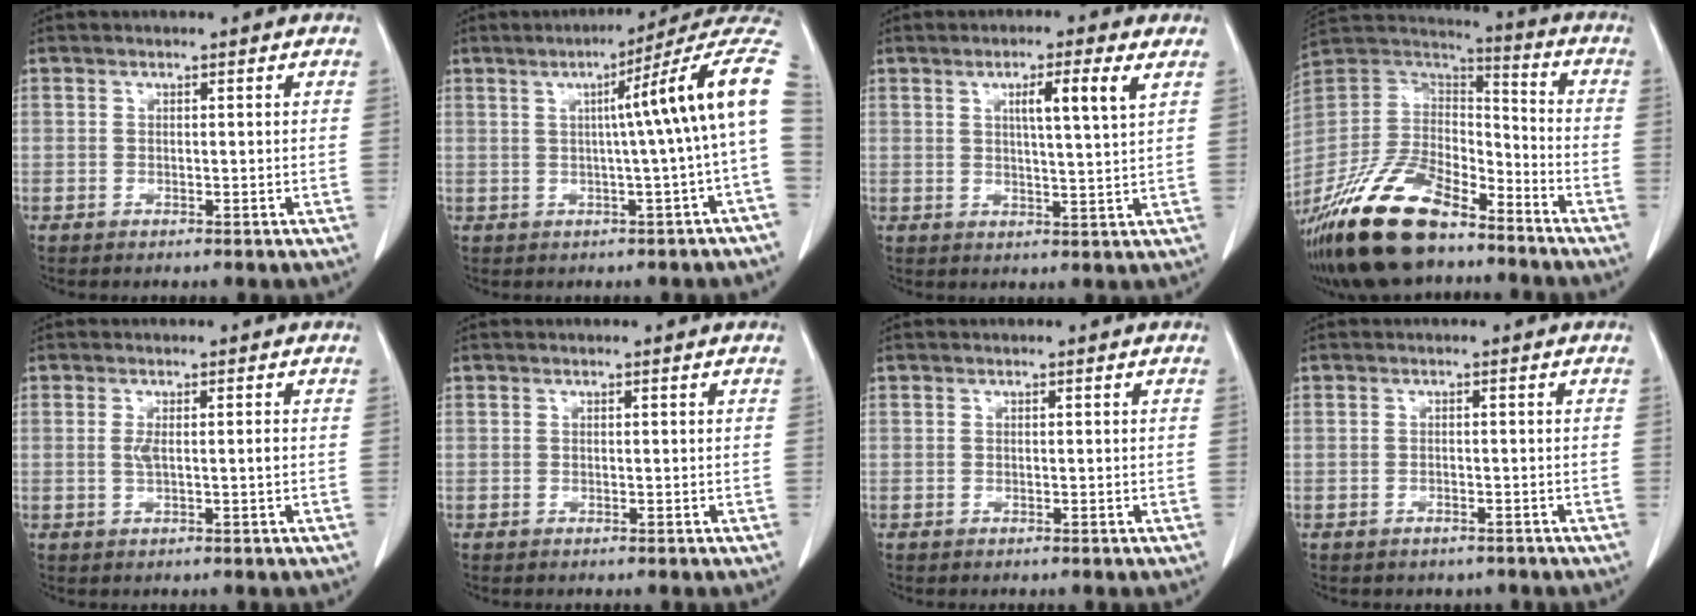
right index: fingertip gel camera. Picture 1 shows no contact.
{"total": 13.2, "force": [1.7, -1.6, 13.0], "torque": [-0.156, 0.028, 0.012]}
{"total": 5.8, "force": [2.6, -0.4, 5.2], "torque": [-0.083, -0.002, 0.038]}
{"total": 21.1, "force": [-15.6, 7.6, 12.1], "torque": [-0.265, -0.007, -0.291]}
{"total": 2.4, "force": [0.0, 0.2, 2.4], "torque": [-0.044, -0.001, 0.003]}
{"total": 0.0}
{"total": 0.0}
{"total": 1.7, "force": [-1.3, 1.1, 0.3], "torque": [-0.006, 0.001, -0.014]}